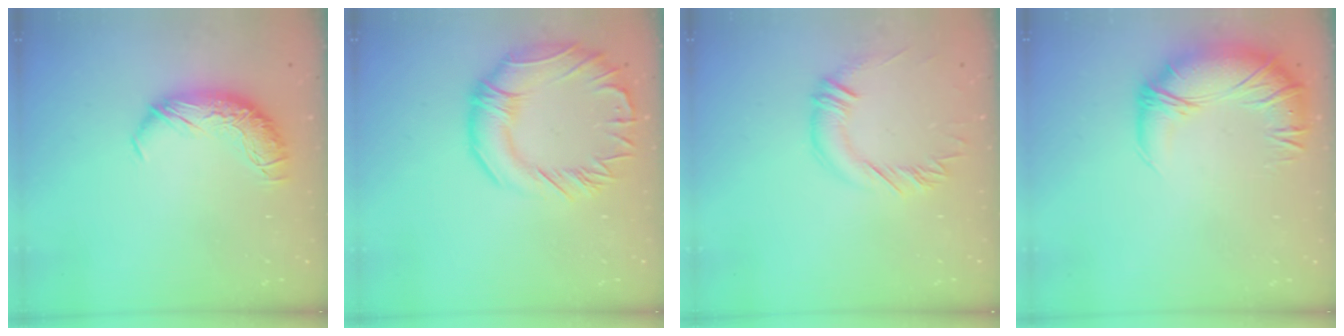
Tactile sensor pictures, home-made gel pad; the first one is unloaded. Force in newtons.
{"total": 7.6, "press": 7.5, "slide": 1.1}
{"total": 0.9, "press": 0.8, "slide": 0.4}
{"total": 2.7, "press": 0.8, "slide": 2.6}